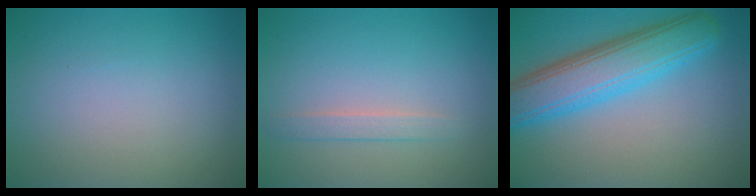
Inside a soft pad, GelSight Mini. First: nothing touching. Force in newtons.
{"total": 1.4, "press": 1.4, "slide": 0.1}
{"total": 7.4, "press": 7.4, "slide": 0.4}